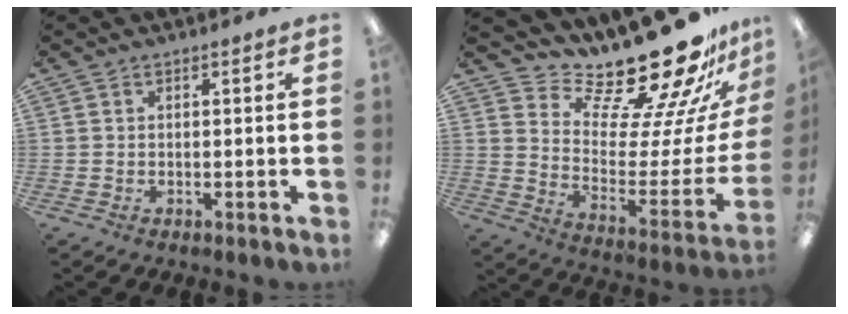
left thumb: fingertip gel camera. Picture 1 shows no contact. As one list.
[{"total": 23.6, "force": [19.5, 7.1, 11.2], "torque": [-0.151, -0.165, 0.324]}]